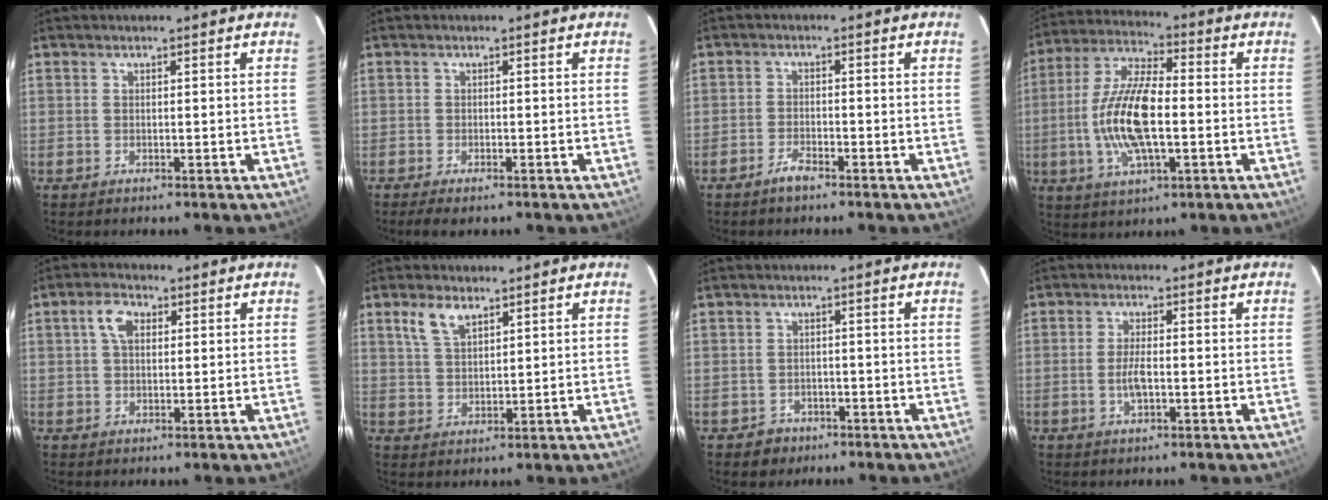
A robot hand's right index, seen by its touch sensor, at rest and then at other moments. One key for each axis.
{"total": 2.8, "fx": -2.2, "fy": 0.8, "fz": 1.6, "tx": -0.039, "ty": -0.011, "tz": -0.039}
{"total": 2.8, "fx": -2.3, "fy": 0.8, "fz": 1.3, "tx": -0.040, "ty": 0.001, "tz": -0.047}
{"total": 14.9, "fx": -2.3, "fy": 5.2, "fz": 13.7, "tx": -0.283, "ty": 0.001, "tz": -0.046}
{"total": 4.1, "fx": 1.2, "fy": 2.6, "fz": 3.0, "tx": -0.058, "ty": 0.014, "tz": 0.023}
{"total": 5.2, "fx": 3.2, "fy": 2.5, "fz": 3.3, "tx": -0.066, "ty": 0.009, "tz": 0.065}
{"total": 3.4, "fx": -1.7, "fy": 3.0, "fz": 0.1, "tx": -0.009, "ty": 0.012, "tz": -0.023}
{"total": 3.8, "fx": -0.9, "fy": 1.3, "fz": 3.5, "tx": -0.069, "ty": -0.002, "tz": -0.016}